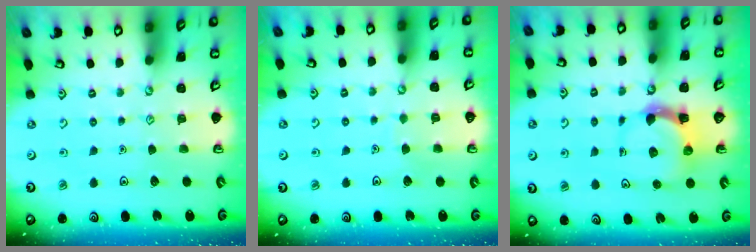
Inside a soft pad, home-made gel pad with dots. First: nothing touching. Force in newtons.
{"total": 3.4, "press": 3.4, "slide": 0.1}
{"total": 6.2, "press": 6.1, "slide": 1.4}